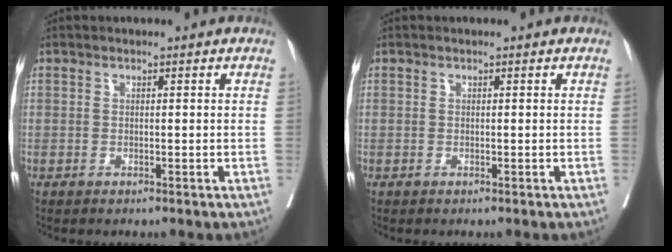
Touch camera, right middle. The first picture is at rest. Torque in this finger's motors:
{"motor_torque": [0.00, 0.00, 0.00, 0.00]}